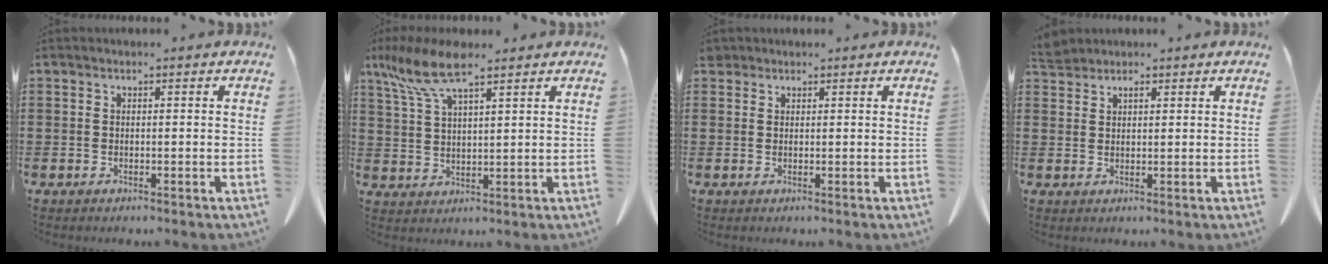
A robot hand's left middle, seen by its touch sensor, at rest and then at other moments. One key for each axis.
{"total": 8.5, "fx": 5.7, "fy": 2.3, "fz": 5.9, "tx": -0.143, "ty": -0.014, "tz": 0.099}
{"total": 1.3, "fx": 1.1, "fy": 0.7, "fz": 0.2, "tx": -0.010, "ty": 0.004, "tz": 0.023}
{"total": 2.3, "fx": 1.9, "fy": 0.9, "fz": 0.8, "tx": -0.021, "ty": 0.006, "tz": 0.037}